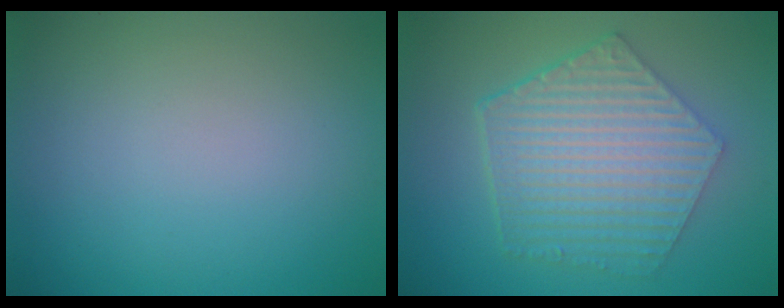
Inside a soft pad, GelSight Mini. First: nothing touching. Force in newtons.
{"total": 6.9, "press": 5.0, "slide": 4.8}